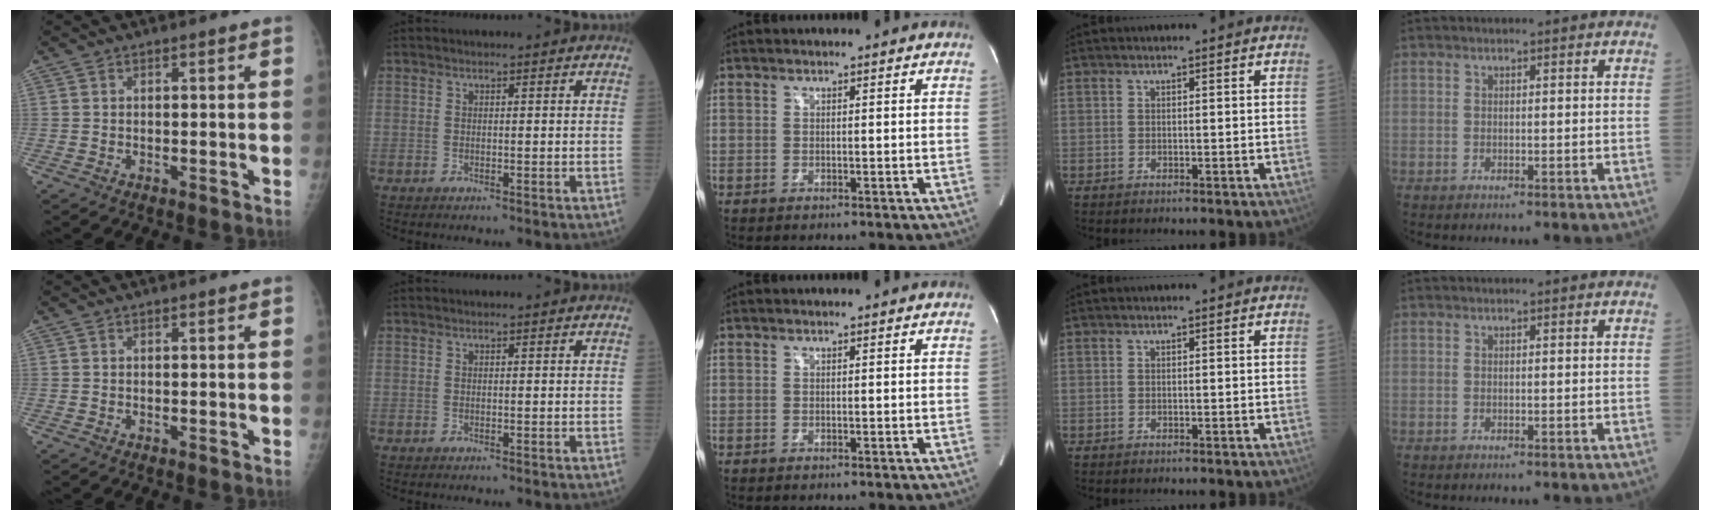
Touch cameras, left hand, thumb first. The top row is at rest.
{}